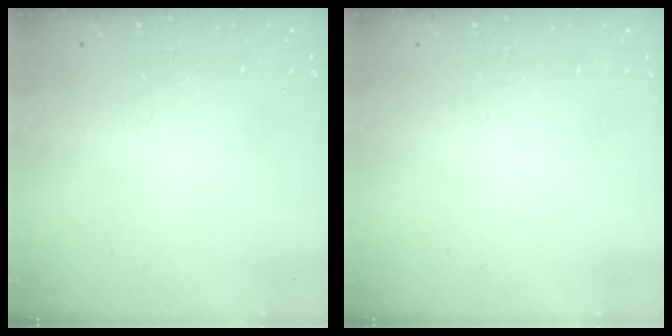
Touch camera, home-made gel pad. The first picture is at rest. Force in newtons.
{"total": 0.0}